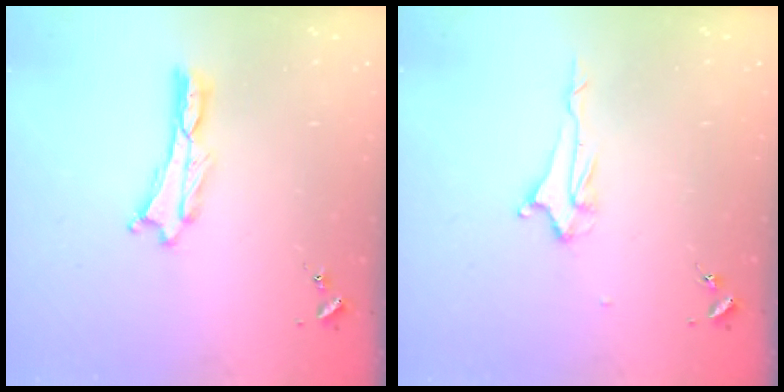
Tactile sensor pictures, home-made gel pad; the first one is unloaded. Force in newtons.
{"total": 2.2, "press": 2.2, "slide": 0.3}